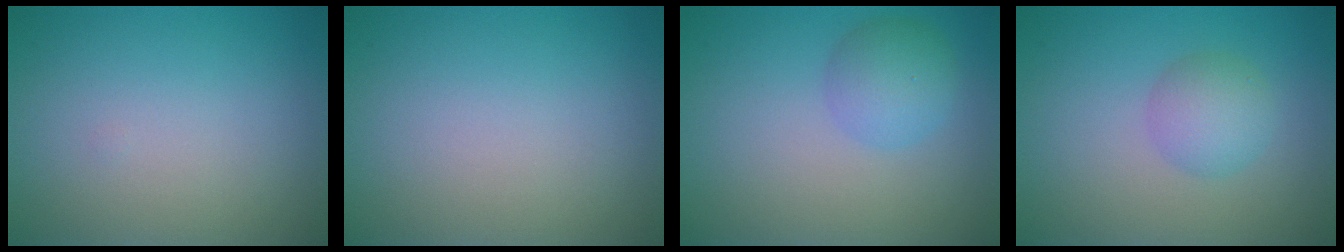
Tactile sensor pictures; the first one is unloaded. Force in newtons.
{"total": 0.0}
{"total": 2.9, "press": 2.9, "slide": 0.1}
{"total": 2.7, "press": 2.7, "slide": 0.1}